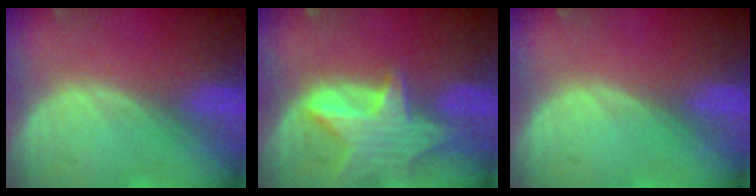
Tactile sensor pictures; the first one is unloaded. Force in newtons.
{"total": 7.9, "press": 7.3, "slide": 3.1}
{"total": 0.0}